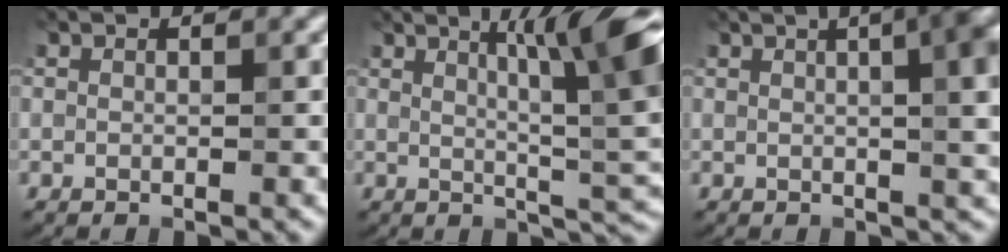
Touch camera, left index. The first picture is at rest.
{"total": 8.7, "force": [2.6, 1.2, 8.2], "torque": [-0.108, 0.007, 0.047]}
{"total": 13.0, "force": [3.6, 6.2, 10.8], "torque": [-0.085, 0.049, 0.031]}